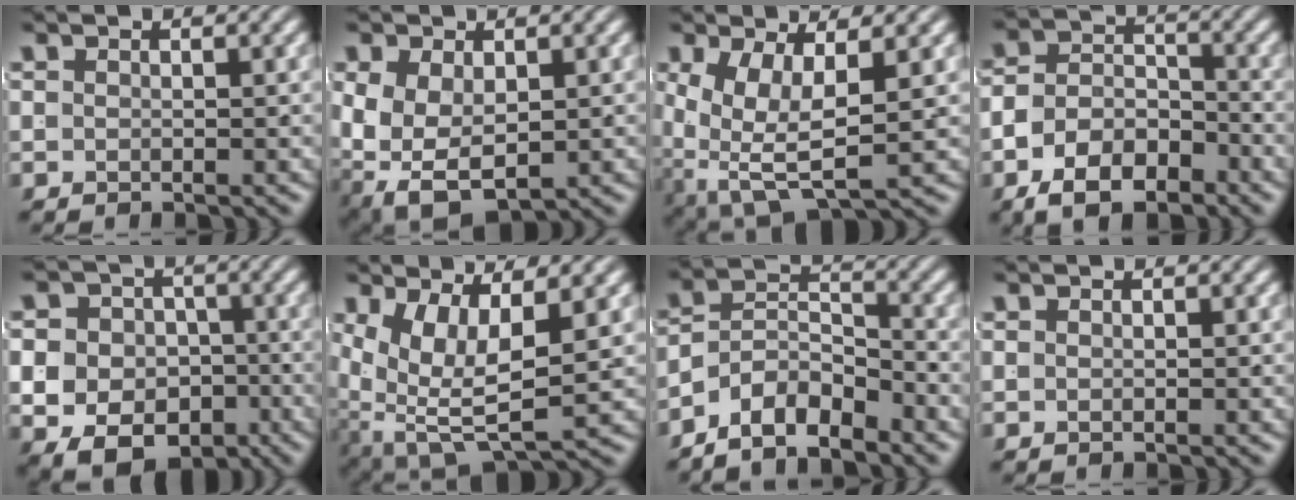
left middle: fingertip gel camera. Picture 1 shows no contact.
{"total": 10.0, "force": [-3.4, 7.8, 5.2], "torque": [-0.150, -0.060, -0.035]}
{"total": 7.1, "force": [-1.5, 4.1, 5.7], "torque": [-0.115, -0.051, 0.001]}
{"total": 7.8, "force": [-4.0, 5.6, 3.7], "torque": [-0.055, -0.018, -0.070]}
{"total": 10.8, "force": [-4.1, 8.7, 5.0], "torque": [-0.088, -0.049, -0.052]}
{"total": 9.5, "force": [-1.5, 6.5, 6.7], "torque": [-0.139, -0.058, -0.003]}
{"total": 7.0, "force": [-3.8, 4.9, 3.3], "torque": [-0.072, -0.031, -0.063]}
{"total": 0.0}